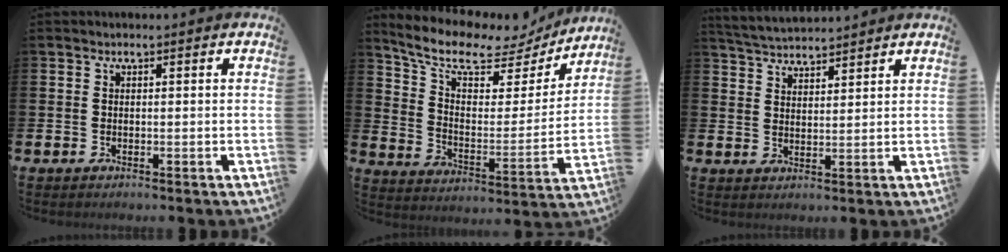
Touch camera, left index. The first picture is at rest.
{"total": 9.8, "force": [8.4, 3.4, 3.8], "torque": [-0.108, -0.057, 0.141]}
{"total": 4.1, "force": [4.1, 0.3, 0.2], "torque": [-0.025, -0.017, 0.077]}